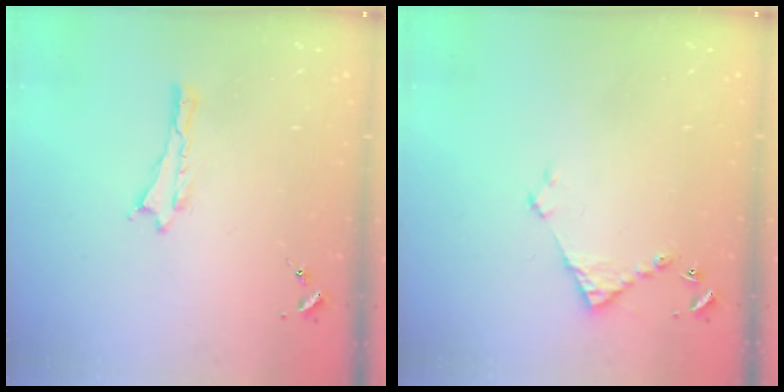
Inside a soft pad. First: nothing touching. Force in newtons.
{"total": 3.7, "press": 3.7, "slide": 0.3}